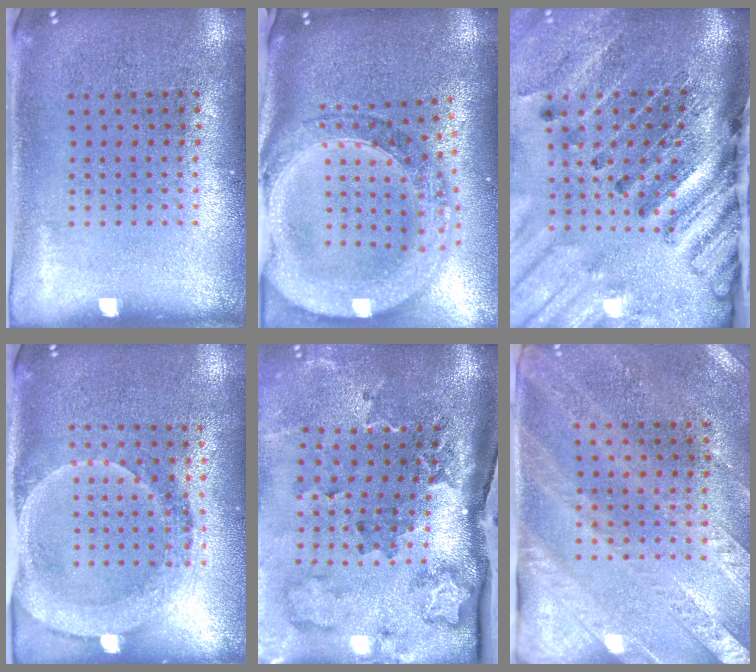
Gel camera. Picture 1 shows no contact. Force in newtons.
{"total": 2.9, "press": 2.4, "slide": 1.5}
{"total": 4.3, "press": 3.2, "slide": 2.8}
{"total": 1.8, "press": 1.6, "slide": 0.8}
{"total": 3.1, "press": 2.1, "slide": 2.3}
{"total": 2.4, "press": 2.1, "slide": 1.2}